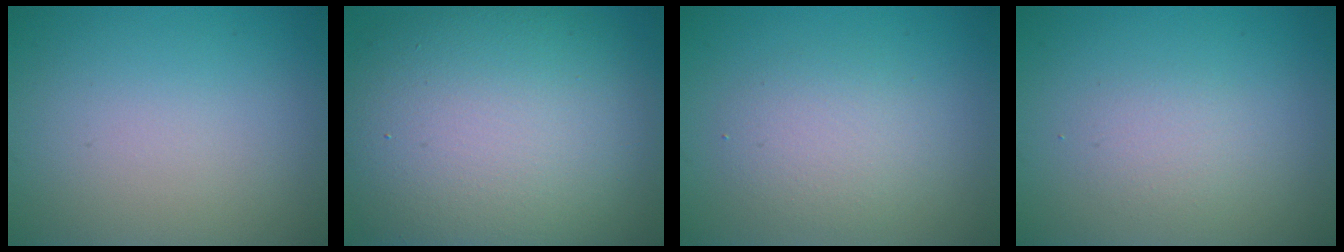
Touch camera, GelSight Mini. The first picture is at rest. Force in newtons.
{"total": 14.2, "press": 14.2, "slide": 0.7}
{"total": 2.6, "press": 2.6, "slide": 0.2}
{"total": 1.4, "press": 1.4, "slide": 0.0}